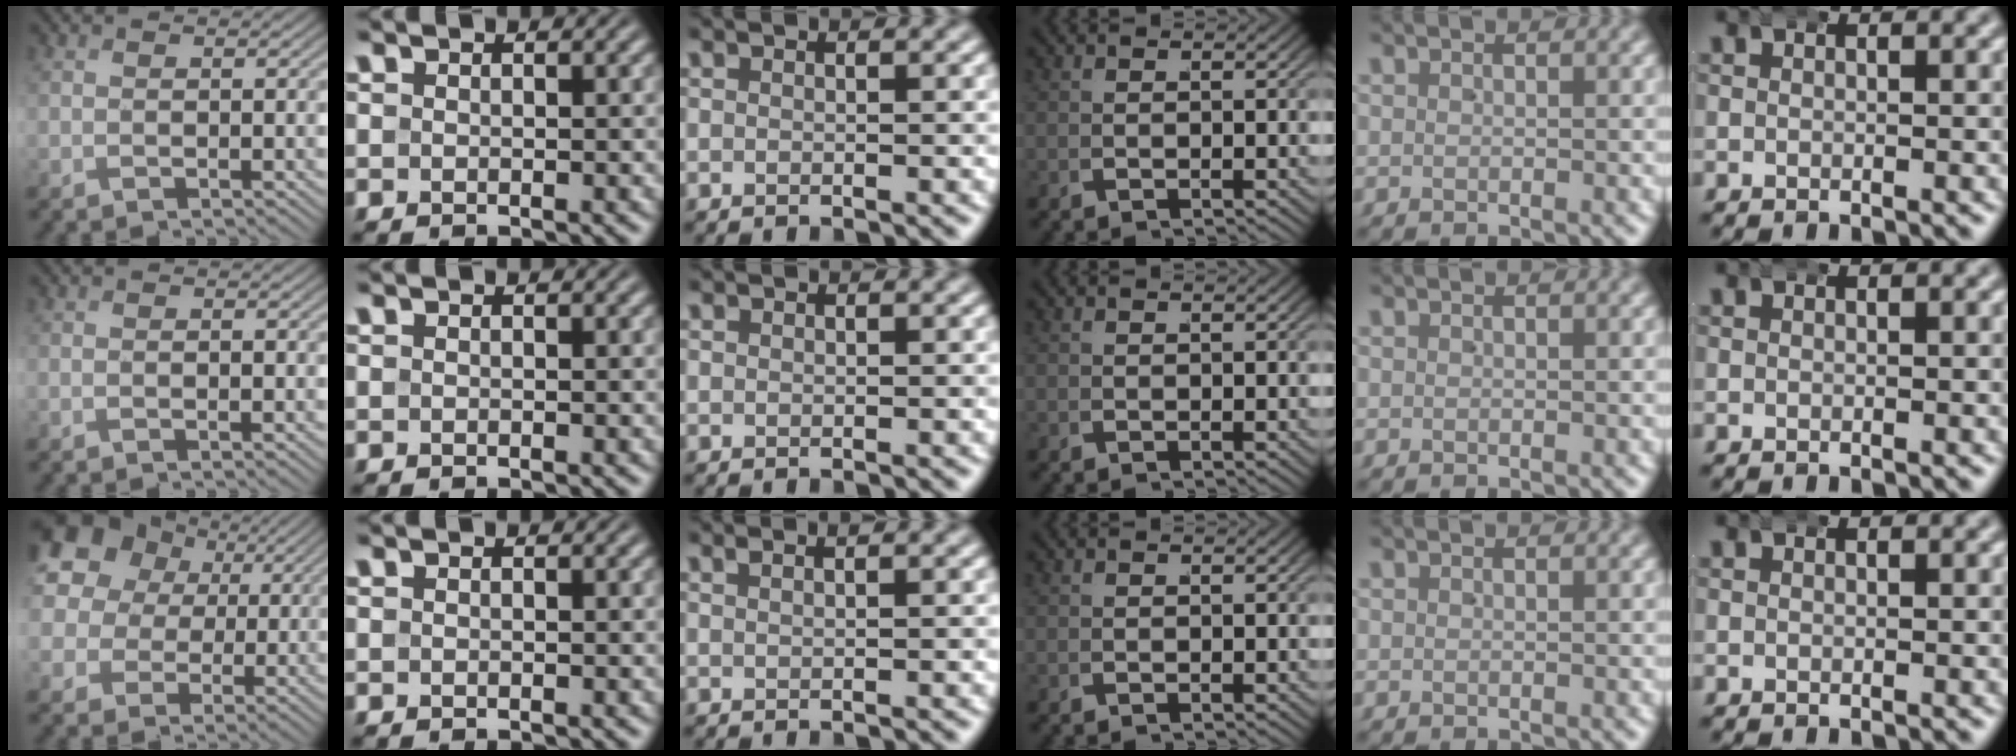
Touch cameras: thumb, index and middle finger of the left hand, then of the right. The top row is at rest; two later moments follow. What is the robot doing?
{"motion": "wrap", "object": "aluminum foil"}